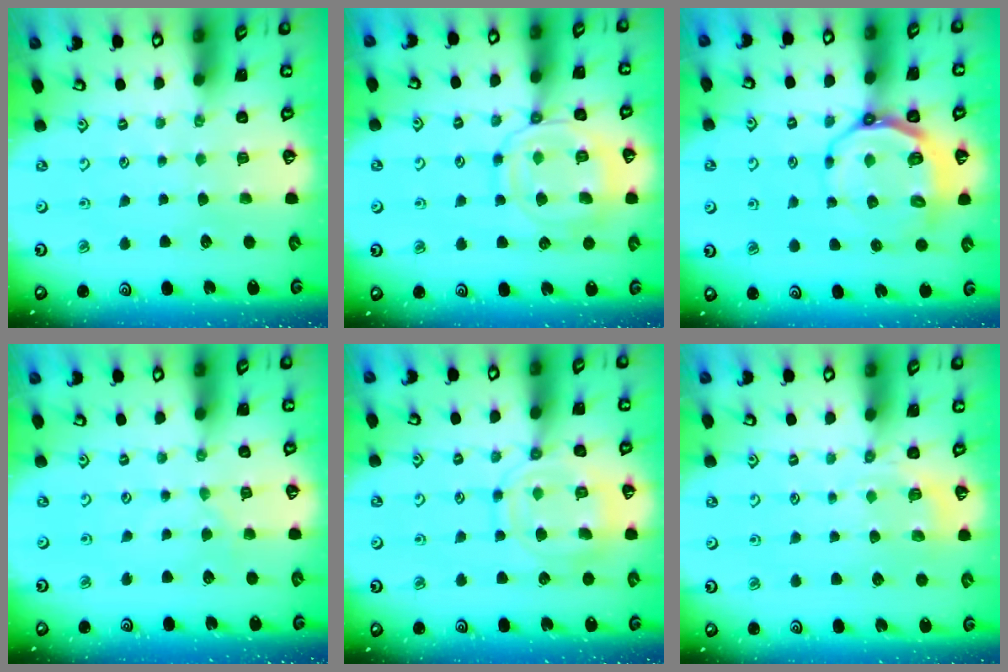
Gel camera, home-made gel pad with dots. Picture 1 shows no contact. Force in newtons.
{"total": 13.4, "press": 13.3, "slide": 1.2}
{"total": 9.1, "press": 8.4, "slide": 3.5}
{"total": 0.0}
{"total": 13.8, "press": 13.8, "slide": 1.2}
{"total": 3.8, "press": 3.3, "slide": 1.8}